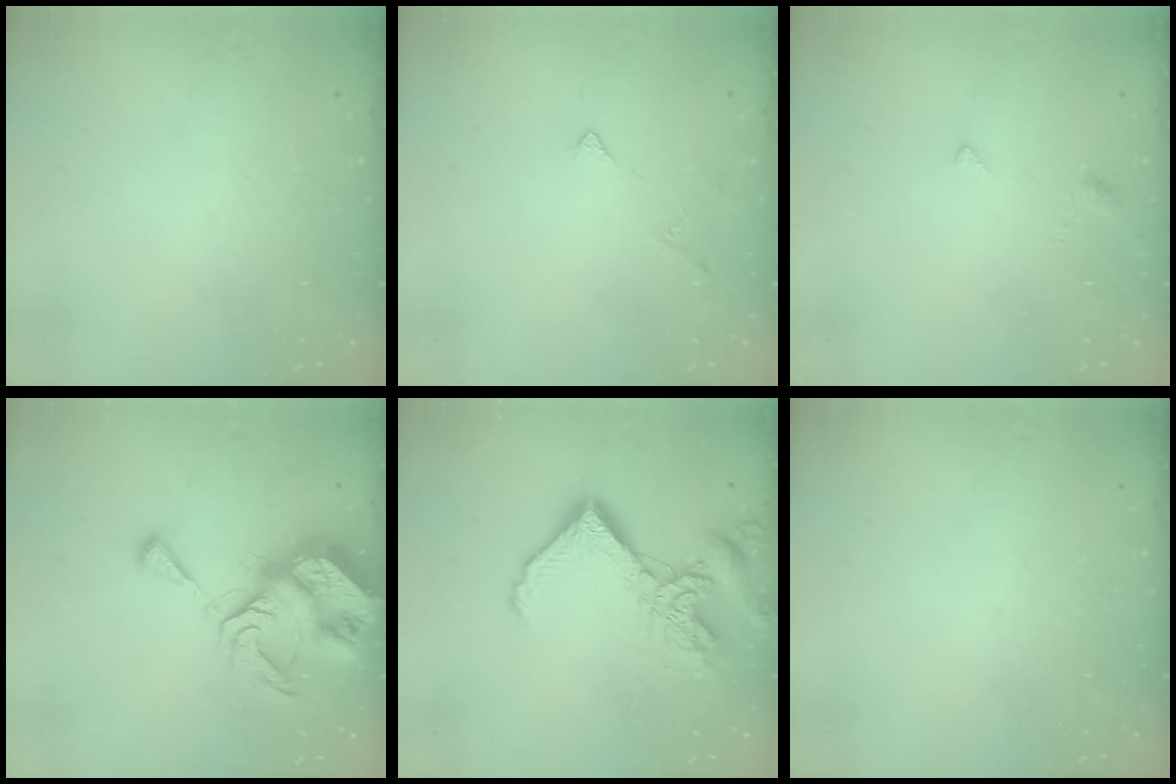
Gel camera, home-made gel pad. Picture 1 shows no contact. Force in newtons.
{"total": 3.0, "press": 2.9, "slide": 0.5}
{"total": 2.4, "press": 2.4, "slide": 0.5}
{"total": 13.6, "press": 13.5, "slide": 1.6}
{"total": 14.5, "press": 14.4, "slide": 1.6}
{"total": 0.0}